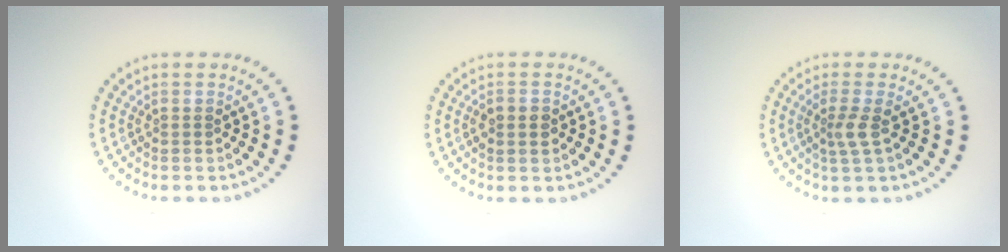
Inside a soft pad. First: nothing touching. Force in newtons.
{"total": 1.4, "press": 1.4, "slide": 0.1}
{"total": 1.9, "press": 1.4, "slide": 1.3}